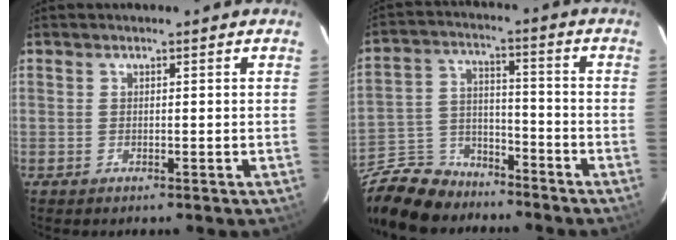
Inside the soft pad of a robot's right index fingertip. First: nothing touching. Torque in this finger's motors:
{"motor_torque": [0.88, -1.01, 0.14, 0.03]}